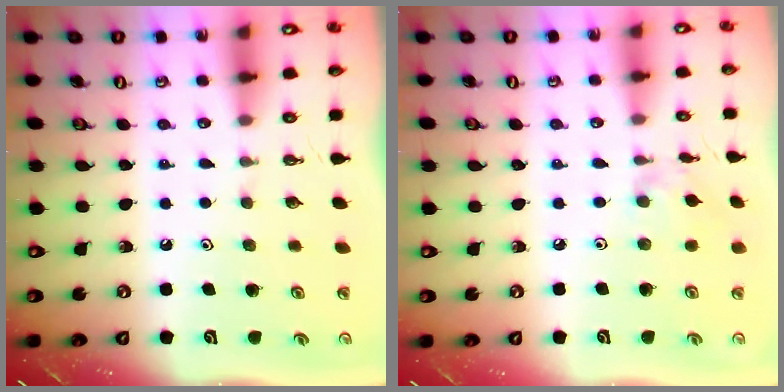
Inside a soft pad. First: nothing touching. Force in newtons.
{"total": 2.0, "press": 2.0, "slide": 0.4}